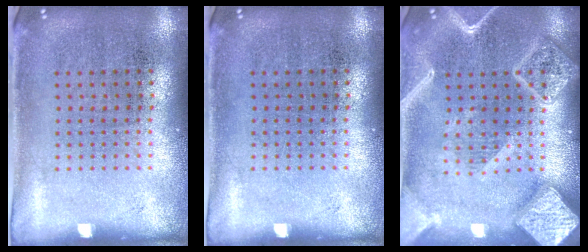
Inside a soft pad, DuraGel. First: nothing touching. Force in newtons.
{"total": 0.0}
{"total": 3.6, "press": 3.6, "slide": 0.5}